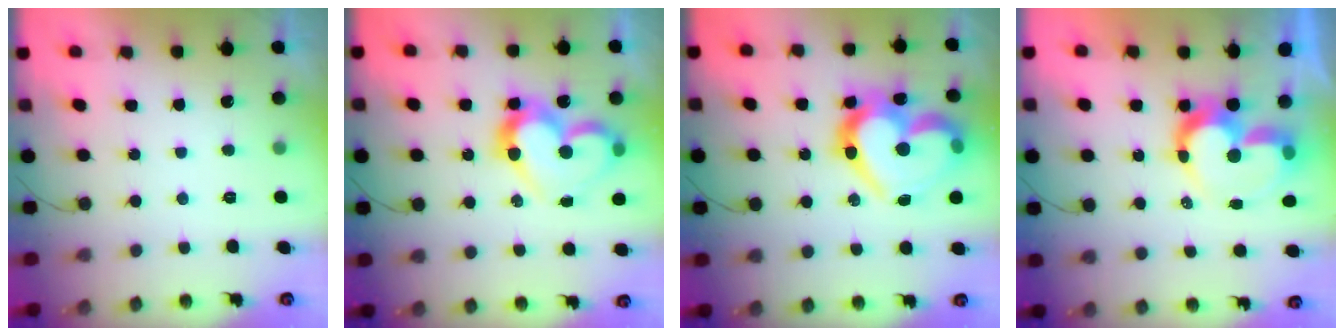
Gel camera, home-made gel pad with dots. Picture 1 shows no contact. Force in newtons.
{"total": 16.1, "press": 15.9, "slide": 2.4}
{"total": 23.8, "press": 23.7, "slide": 2.0}
{"total": 12.9, "press": 12.9, "slide": 1.4}